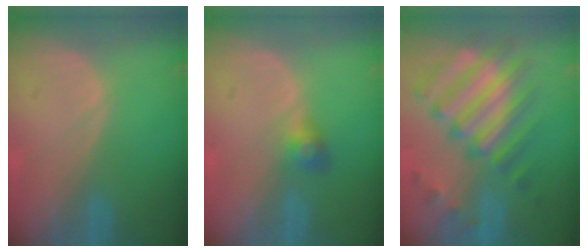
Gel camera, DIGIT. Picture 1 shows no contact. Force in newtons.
{"total": 2.5, "press": 2.5, "slide": 0.2}
{"total": 10.6, "press": 10.2, "slide": 3.1}